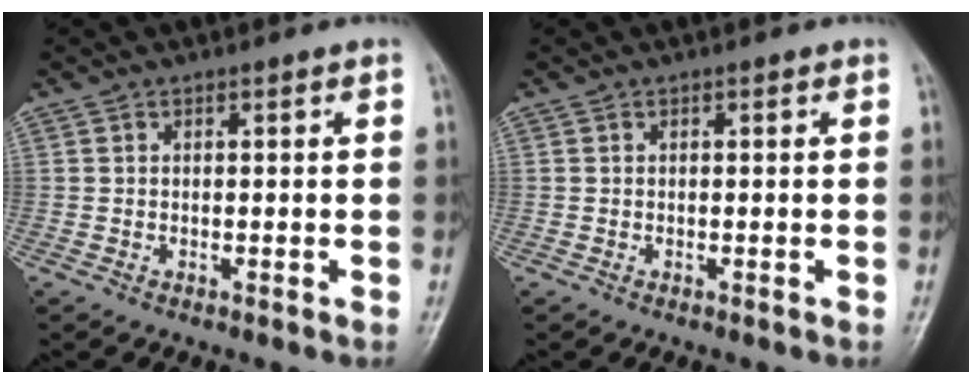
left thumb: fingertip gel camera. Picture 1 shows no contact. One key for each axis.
{"total": 0.0}